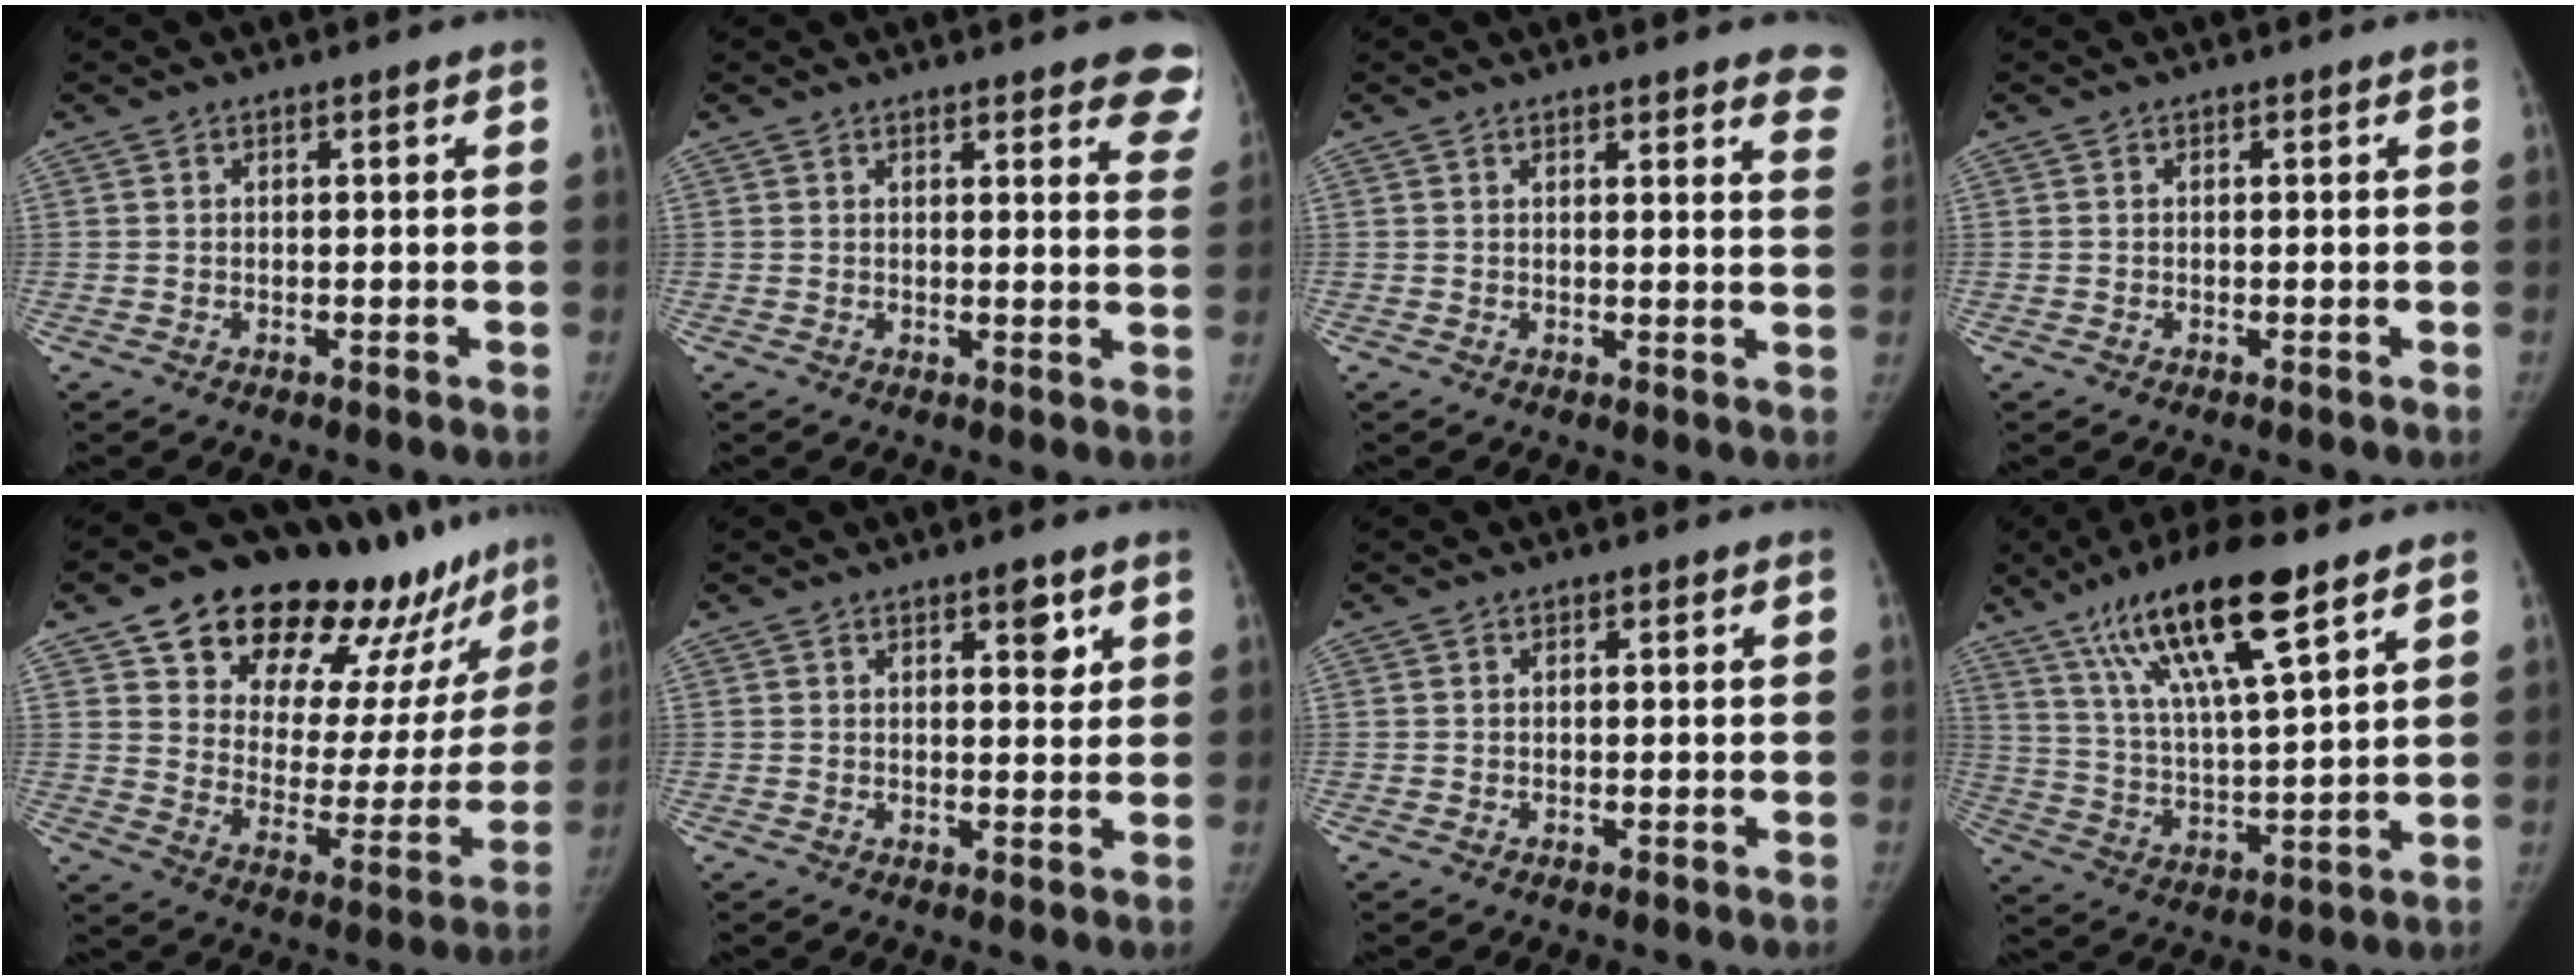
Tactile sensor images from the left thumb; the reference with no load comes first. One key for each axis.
{"total": 9.6, "fx": 7.2, "fy": 2.5, "fz": 5.8, "tx": -0.036, "ty": -0.028, "tz": 0.065}
{"total": 7.6, "fx": 5.8, "fy": 1.8, "fz": 4.5, "tx": -0.025, "ty": -0.025, "tz": 0.054}
{"total": 0.0}
{"total": 26.9, "fx": 20.6, "fy": 11.4, "fz": 13.1, "tx": -0.150, "ty": -0.089, "tz": 0.294}
{"total": 3.4, "fx": 1.8, "fy": 1.6, "fz": 2.4, "tx": -0.013, "ty": -0.010, "tz": 0.025}
{"total": 0.0}
{"total": 17.7, "fx": 10.5, "fy": 3.6, "fz": 13.7, "tx": -0.237, "ty": -0.036, "tz": 0.200}